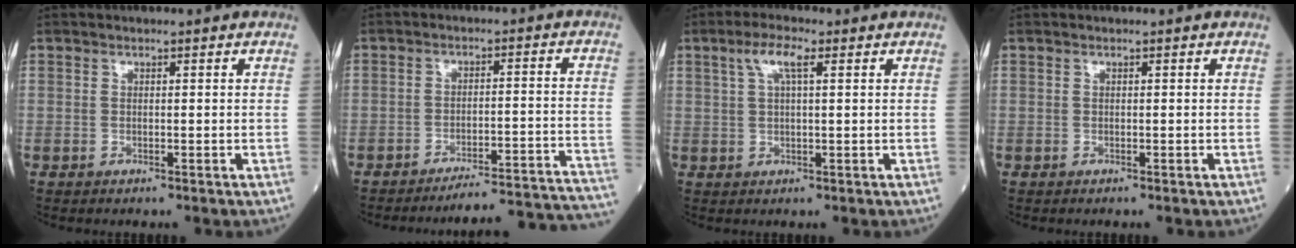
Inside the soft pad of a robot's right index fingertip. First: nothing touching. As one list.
[{"total": 18.3, "force": [-17.9, -1.6, 3.3], "torque": [0.008, 0.008, -0.221]}, {"total": 4.1, "force": [1.8, 0.7, 3.6], "torque": [-0.078, 0.014, 0.039]}, {"total": 0.0}]